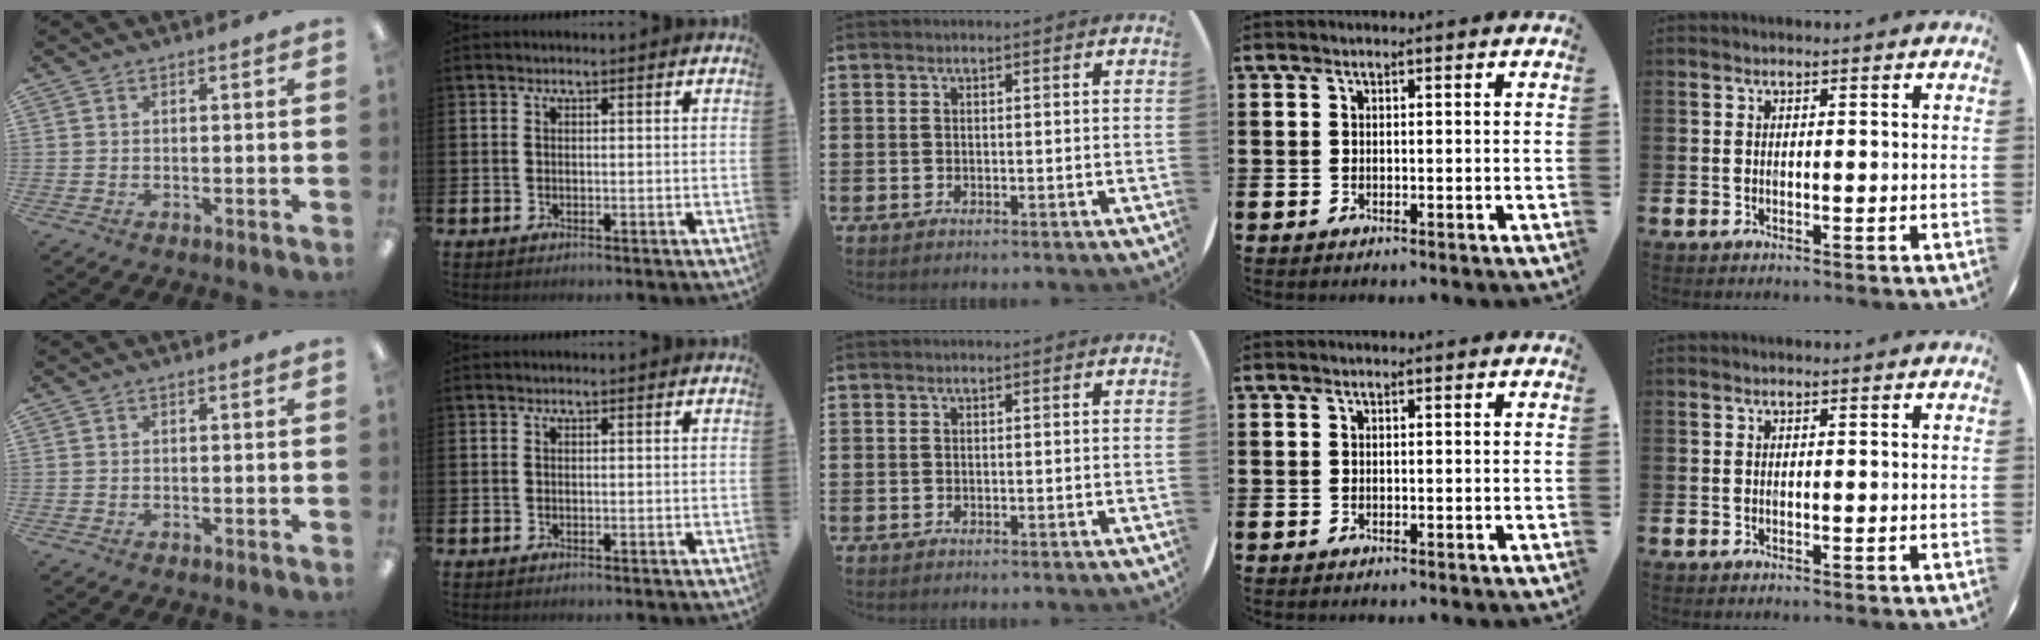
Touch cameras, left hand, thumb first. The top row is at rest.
{}